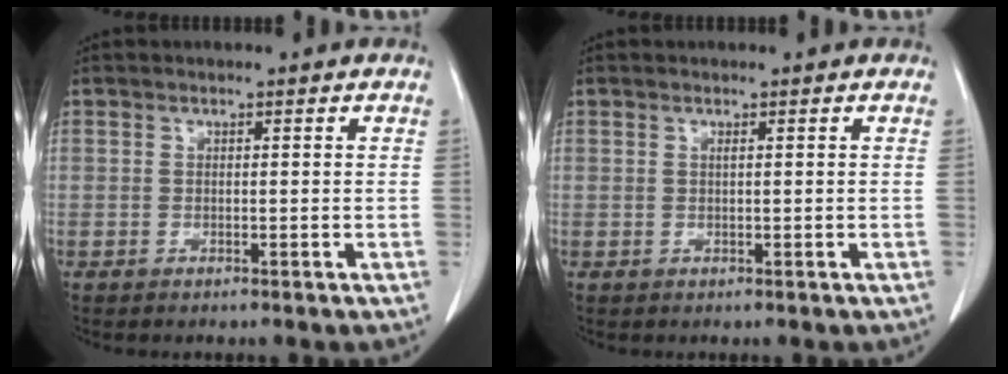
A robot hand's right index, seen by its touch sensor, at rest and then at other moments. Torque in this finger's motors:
{"motor_torque": [0.01, 0.00, 0.01, 0.02]}